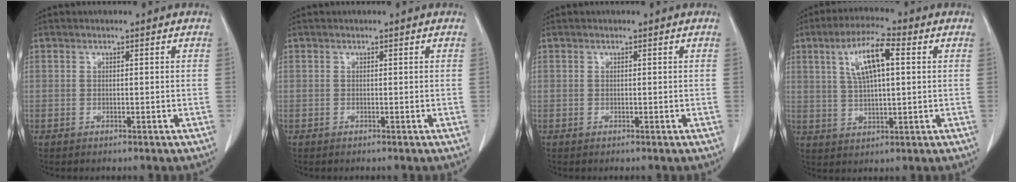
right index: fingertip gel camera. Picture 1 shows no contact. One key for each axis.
{"total": 0.0}
{"total": 0.0}
{"total": 9.0, "fx": 2.7, "fy": 2.1, "fz": 8.3, "tx": -0.158, "ty": 0.015, "tz": 0.052}